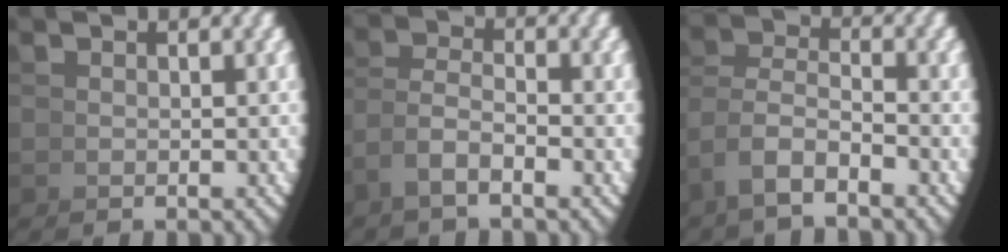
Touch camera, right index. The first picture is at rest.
{"total": 2.5, "force": [-1.1, 1.3, 1.9], "torque": [-0.045, -0.009, -0.017]}
{"total": 4.6, "force": [-1.4, 3.3, 2.8], "torque": [-0.070, -0.013, -0.024]}